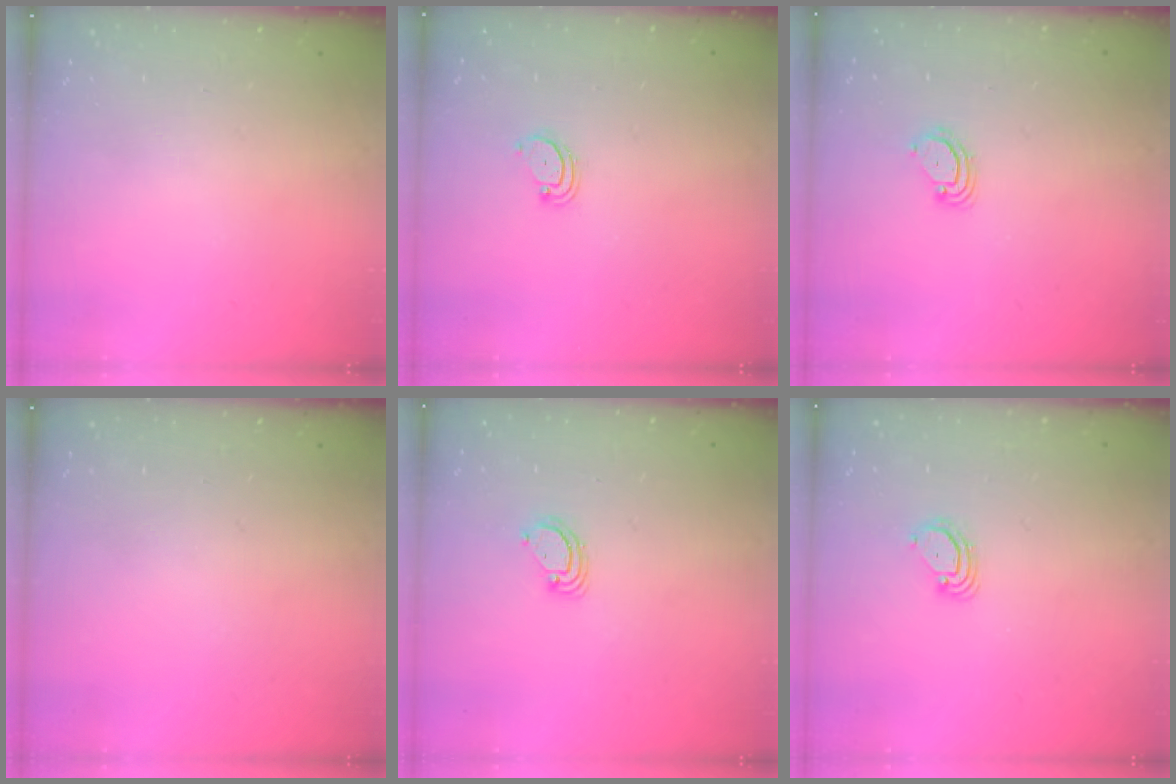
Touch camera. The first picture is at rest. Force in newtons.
{"total": 2.2, "press": 2.2, "slide": 0.3}
{"total": 3.2, "press": 3.2, "slide": 0.3}
{"total": 0.0}
{"total": 3.8, "press": 3.8, "slide": 0.3}
{"total": 3.1, "press": 3.1, "slide": 0.2}